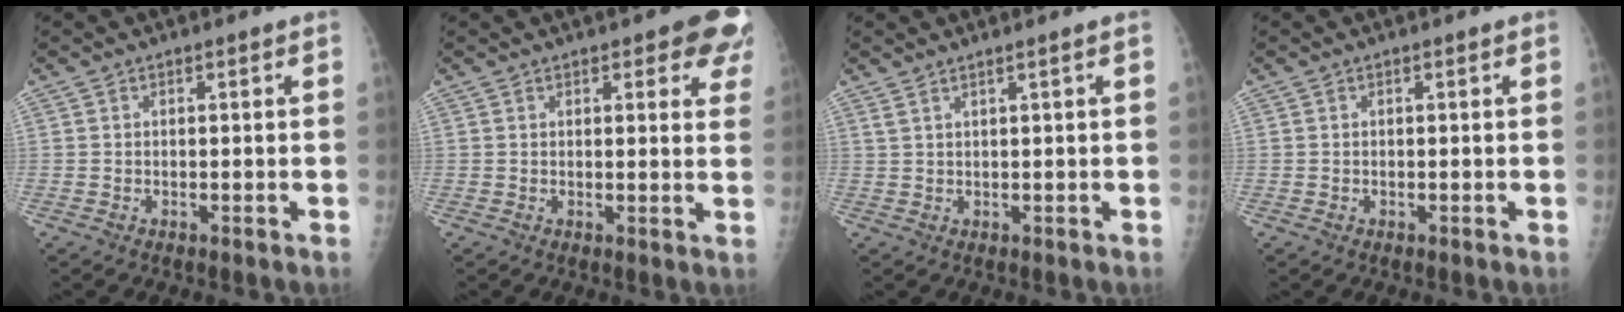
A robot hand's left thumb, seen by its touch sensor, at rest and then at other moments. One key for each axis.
{"total": 8.1, "fx": 4.5, "fy": 2.9, "fz": 6.0, "tx": -0.036, "ty": -0.011, "tz": 0.044}
{"total": 1.7, "fx": 1.1, "fy": -0.5, "fz": 1.2, "tx": -0.031, "ty": -0.008, "tz": 0.027}
{"total": 0.0}